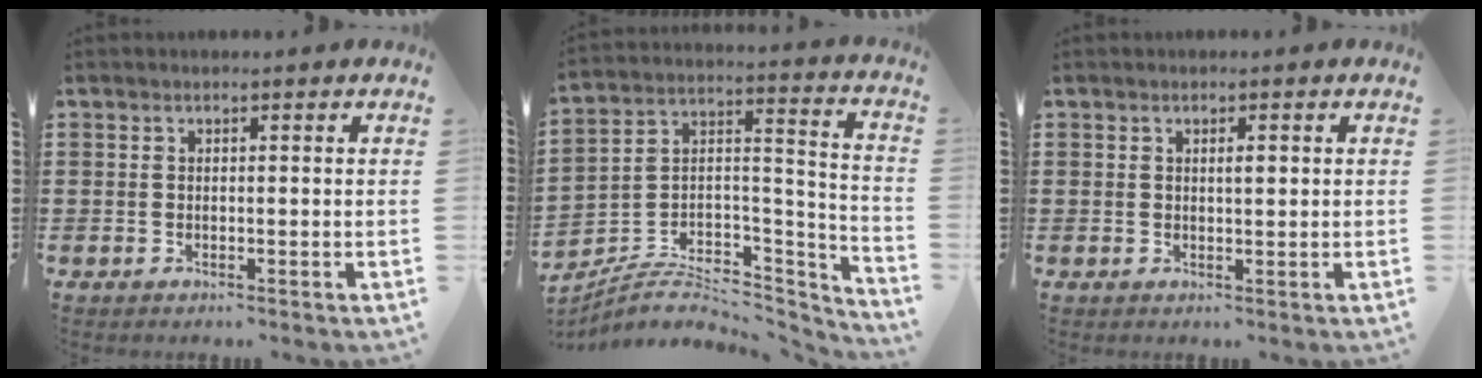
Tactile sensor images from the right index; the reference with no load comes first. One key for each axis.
{"total": 5.8, "fx": -4.3, "fy": 3.1, "fz": 2.4, "tx": -0.051, "ty": 0.000, "tz": -0.084}
{"total": 1.6, "fx": 0.4, "fy": 0.4, "fz": 1.5, "tx": -0.028, "ty": 0.005, "tz": 0.004}